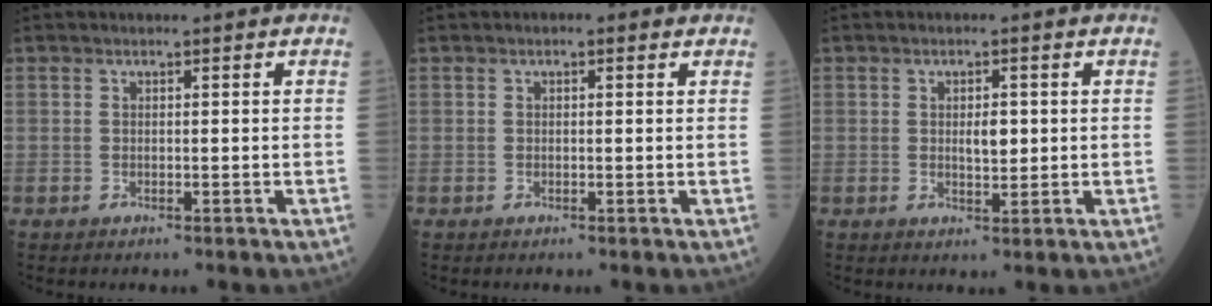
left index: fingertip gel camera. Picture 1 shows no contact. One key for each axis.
{"total": 1.2, "fx": 0.6, "fy": 0.7, "fz": 0.8, "tx": -0.014, "ty": 0.008, "tz": 0.004}
{"total": 2.6, "fx": 0.3, "fy": 1.1, "fz": 2.3, "tx": -0.039, "ty": -0.004, "tz": 0.006}